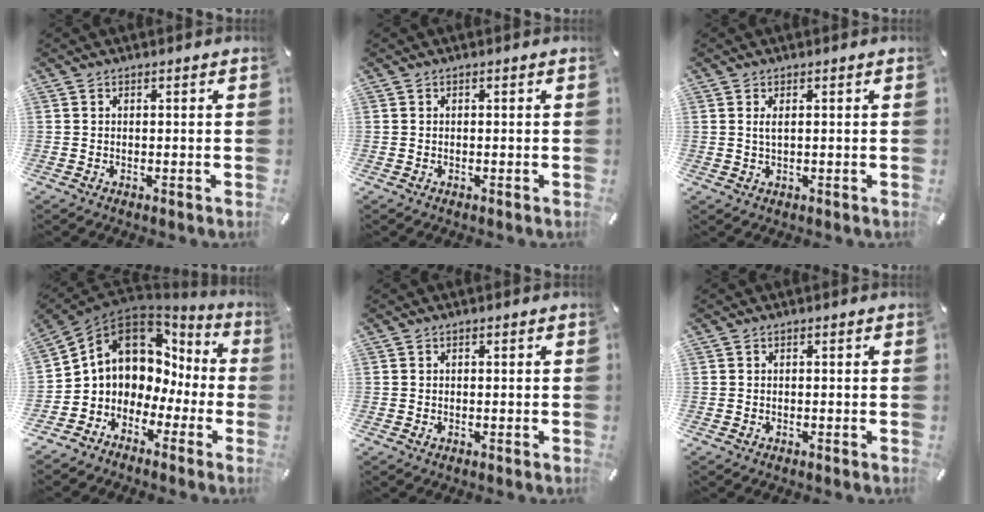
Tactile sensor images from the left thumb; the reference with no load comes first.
{"total": 0.0}
{"total": 1.8, "force": [0.5, 0.6, 1.7], "torque": [-0.035, 0.001, 0.007]}
{"total": 12.1, "force": [2.5, 10.2, 5.9], "torque": [-0.125, -0.009, 0.044]}
{"total": 0.6, "force": [-0.1, 0.3, 0.5], "torque": [-0.010, -0.002, -0.002]}
{"total": 0.0}